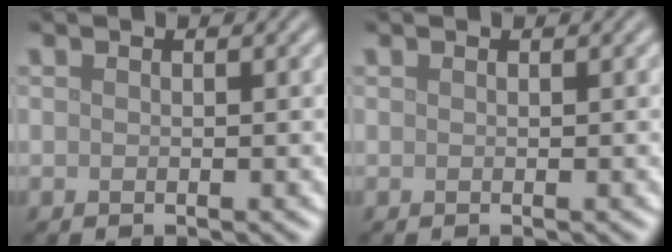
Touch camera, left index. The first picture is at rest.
{"total": 0.0}